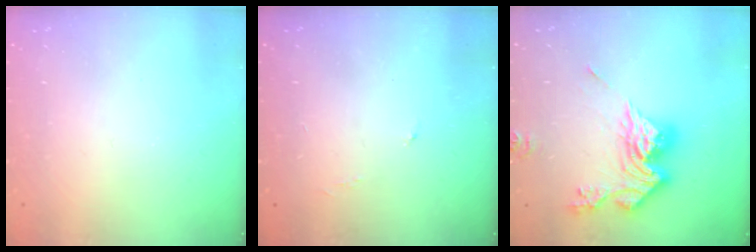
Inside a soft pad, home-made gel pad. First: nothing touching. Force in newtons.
{"total": 3.1, "press": 3.1, "slide": 0.5}
{"total": 16.4, "press": 16.3, "slide": 1.9}